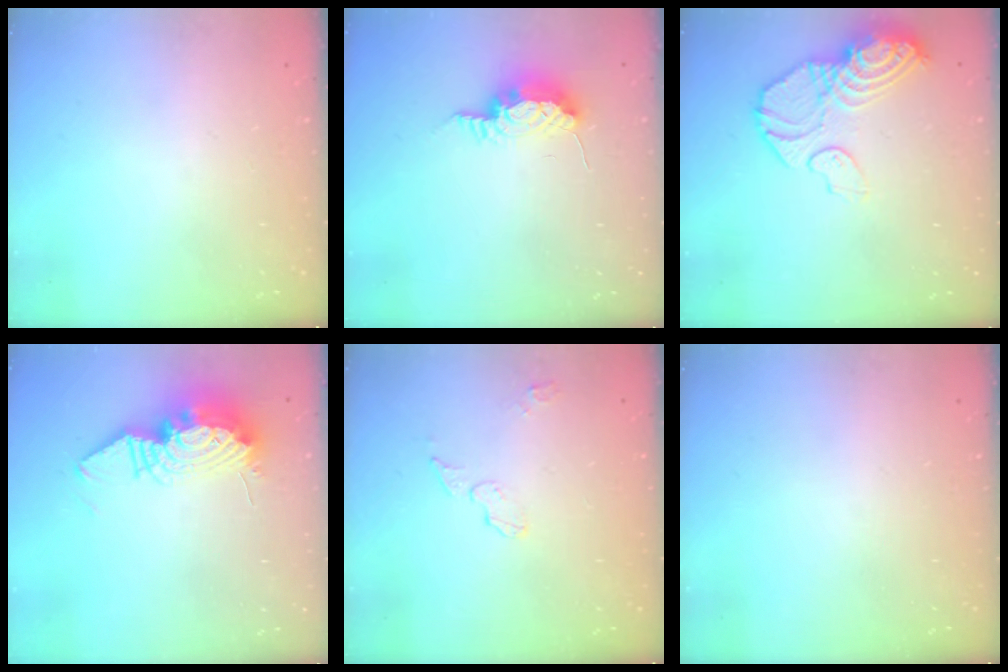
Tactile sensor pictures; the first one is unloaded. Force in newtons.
{"total": 9.1, "press": 9.0, "slide": 1.1}
{"total": 13.2, "press": 13.1, "slide": 1.4}
{"total": 13.7, "press": 13.7, "slide": 1.0}
{"total": 4.5, "press": 4.5, "slide": 0.2}
{"total": 0.0}